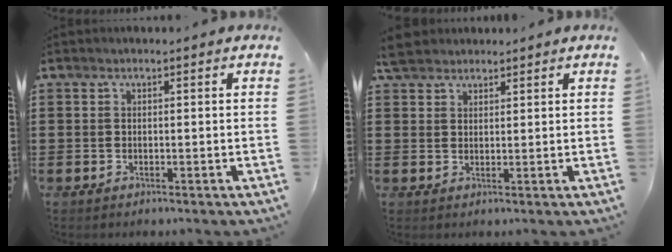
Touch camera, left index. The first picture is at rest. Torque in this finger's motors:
{"motor_torque": [0.28, -0.42, 0.07, 0.01]}